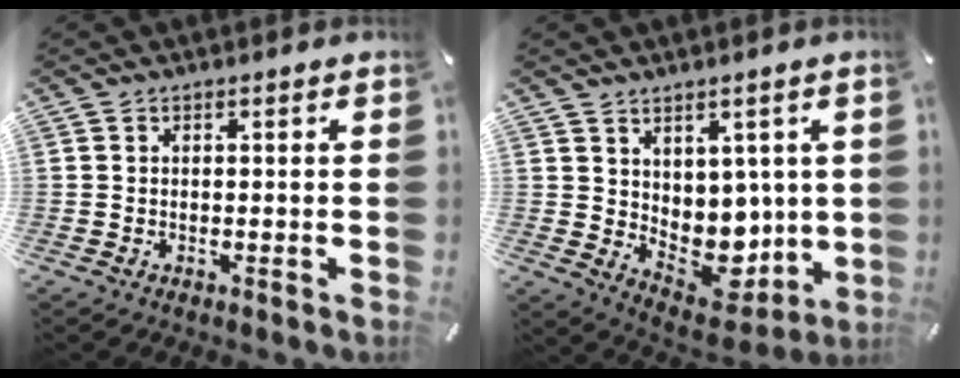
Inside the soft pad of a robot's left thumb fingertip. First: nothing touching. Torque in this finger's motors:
{"motor_torque": [1.46, 1.83, 0.25, -0.07, 0.09]}